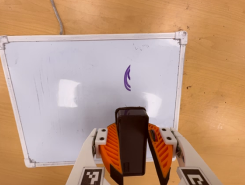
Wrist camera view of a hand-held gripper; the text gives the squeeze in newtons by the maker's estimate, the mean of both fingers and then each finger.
{"total": 8.1, "left": 8.3, "right": 7.9}